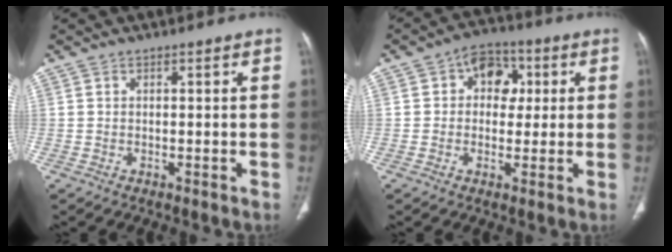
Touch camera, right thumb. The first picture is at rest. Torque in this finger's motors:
{"motor_torque": [2.49, 2.52, 0.20, -0.27, 0.00]}